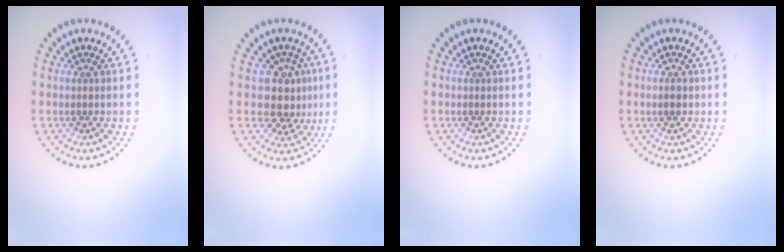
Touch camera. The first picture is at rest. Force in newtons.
{"total": 3.6, "press": 3.1, "slide": 1.9}
{"total": 0.0}
{"total": 1.2, "press": 1.2, "slide": 0.1}